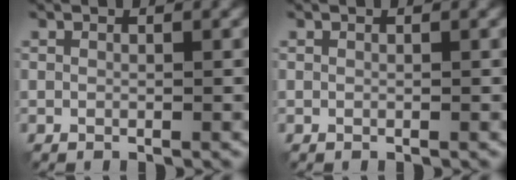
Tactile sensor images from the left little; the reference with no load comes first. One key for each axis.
{"total": 0.0}